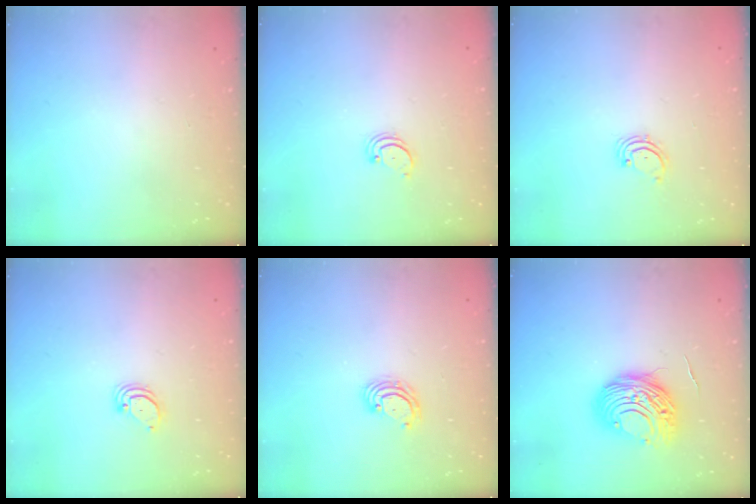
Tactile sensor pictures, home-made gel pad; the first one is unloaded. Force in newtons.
{"total": 2.2, "press": 2.2, "slide": 0.2}
{"total": 2.1, "press": 2.1, "slide": 0.3}
{"total": 2.0, "press": 2.0, "slide": 0.1}
{"total": 4.2, "press": 4.2, "slide": 0.3}
{"total": 11.3, "press": 11.3, "slide": 0.9}